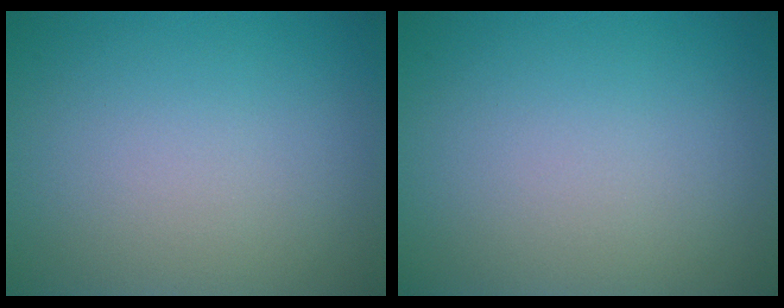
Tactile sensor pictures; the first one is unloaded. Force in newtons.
{"total": 0.0}